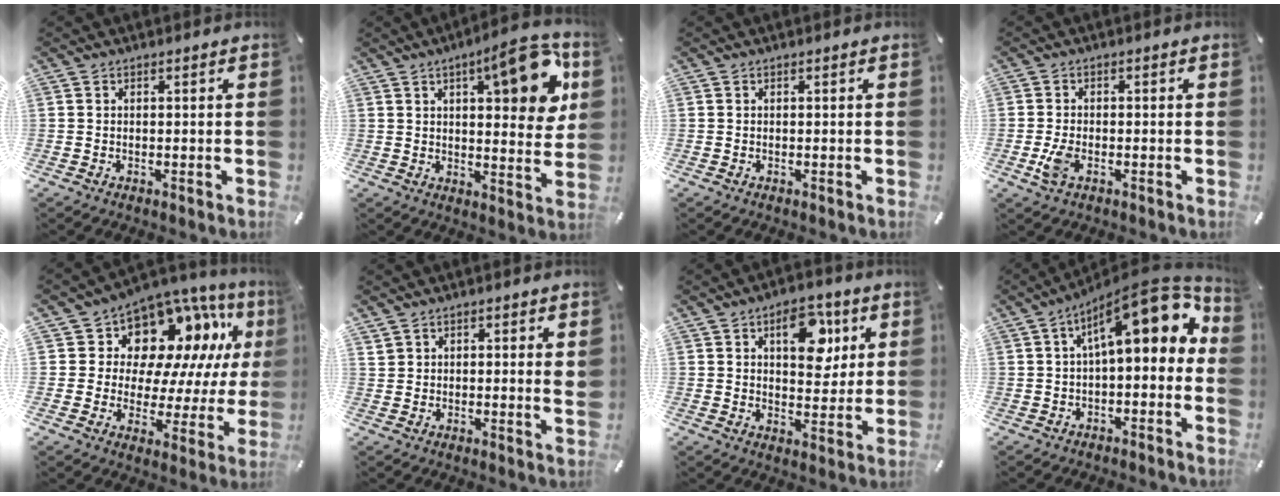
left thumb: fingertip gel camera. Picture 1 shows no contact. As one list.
[{"total": 15.0, "force": [7.2, 5.4, 12.1], "torque": [-0.155, -0.034, 0.110]}, {"total": 0.0}, {"total": 4.2, "force": [-1.5, 2.2, 3.3], "torque": [-0.079, -0.003, -0.029]}, {"total": 12.9, "force": [7.5, 8.6, 5.9], "torque": [-0.093, -0.071, 0.132]}, {"total": 2.9, "force": [2.1, 1.0, 1.7], "torque": [-0.029, -0.005, 0.038]}, {"total": 12.0, "force": [5.2, 7.2, 8.0], "torque": [-0.085, -0.018, 0.080]}, {"total": 15.9, "force": [5.4, 6.4, 13.5], "torque": [-0.195, -0.034, 0.088]}]